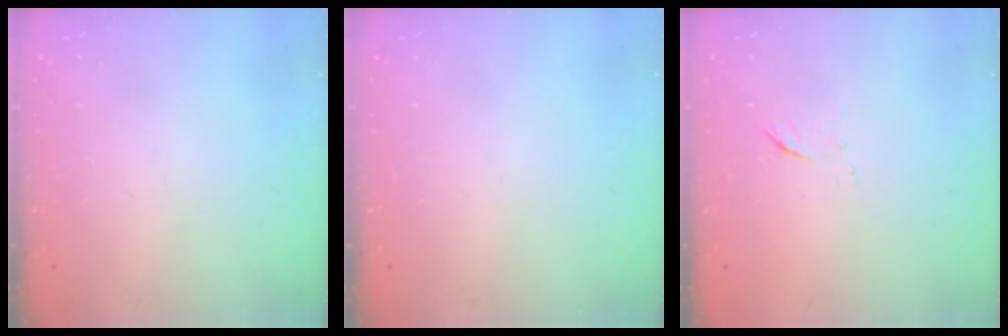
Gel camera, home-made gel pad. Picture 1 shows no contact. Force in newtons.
{"total": 0.0}
{"total": 5.2, "press": 5.1, "slide": 0.7}